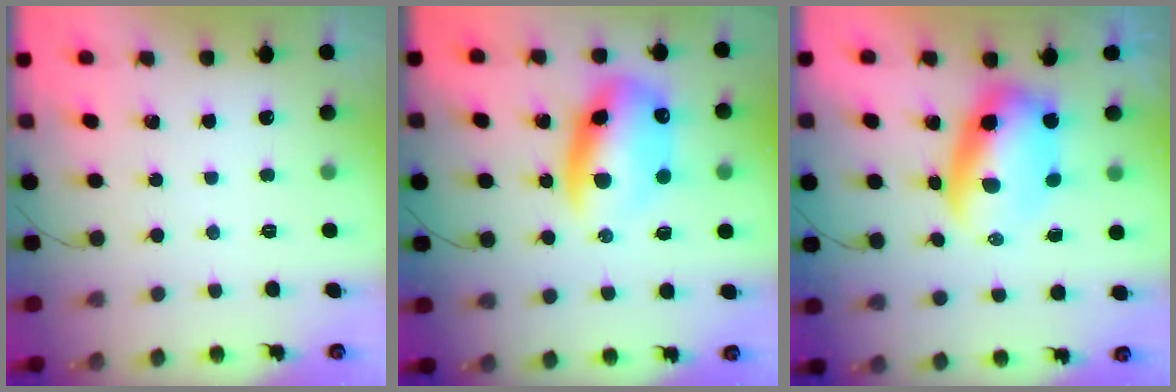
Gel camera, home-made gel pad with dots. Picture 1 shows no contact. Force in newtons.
{"total": 14.5, "press": 14.1, "slide": 3.4}
{"total": 8.7, "press": 8.4, "slide": 2.3}